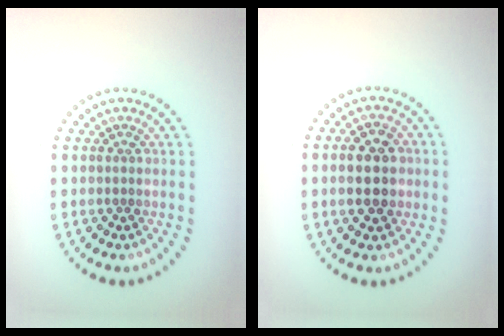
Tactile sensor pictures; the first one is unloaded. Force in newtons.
{"total": 4.6, "press": 4.6, "slide": 0.3}